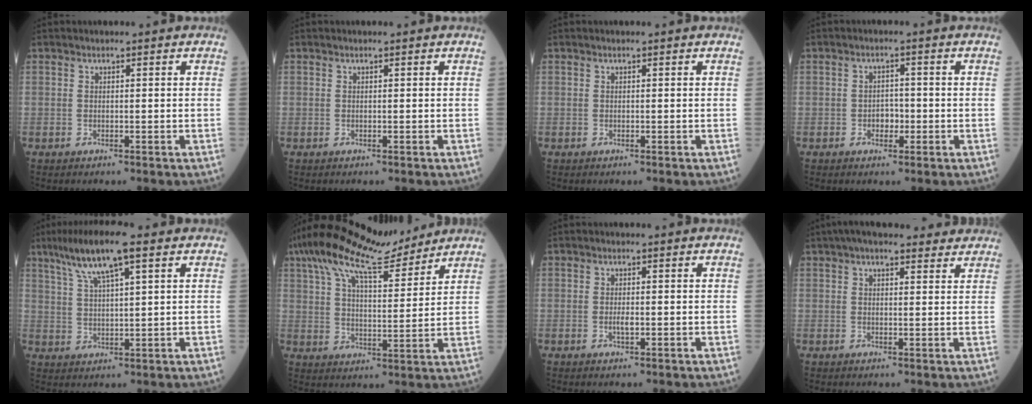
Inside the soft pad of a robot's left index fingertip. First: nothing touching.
{"total": 0.0}
{"total": 0.0}
{"total": 2.4, "force": [-0.7, 1.6, 1.6], "torque": [-0.019, 0.006, -0.011]}
{"total": 9.3, "force": [5.7, 1.0, 7.3], "torque": [-0.143, 0.022, 0.102]}
{"total": 15.6, "force": [13.0, 2.8, 8.1], "torque": [-0.153, 0.026, 0.216]}
{"total": 1.2, "force": [-0.2, 0.3, 1.1], "torque": [-0.024, -0.002, -0.003]}
{"total": 11.4, "force": [9.4, 3.1, 5.6], "torque": [-0.074, 0.041, 0.125]}